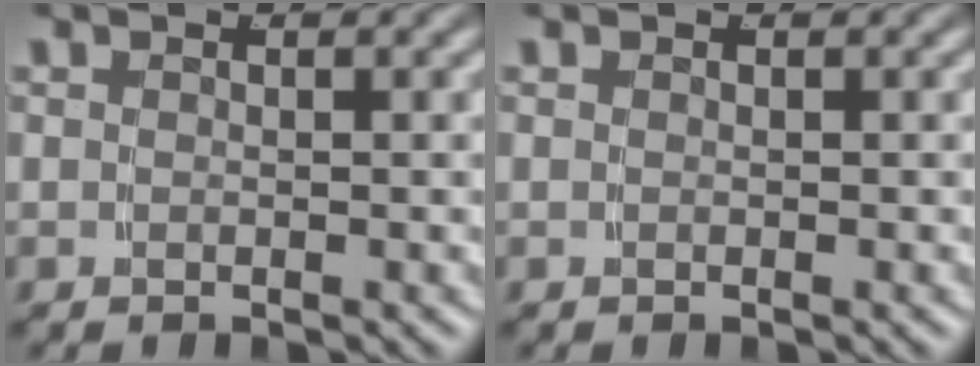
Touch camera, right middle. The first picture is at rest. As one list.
[{"total": 0.0}]